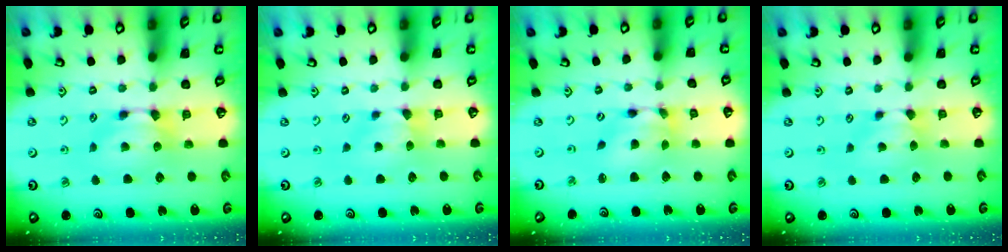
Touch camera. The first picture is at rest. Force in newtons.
{"total": 0.6, "press": 0.2, "slide": 0.5}
{"total": 4.8, "press": 4.1, "slide": 2.5}
{"total": 1.1, "press": 0.7, "slide": 0.8}